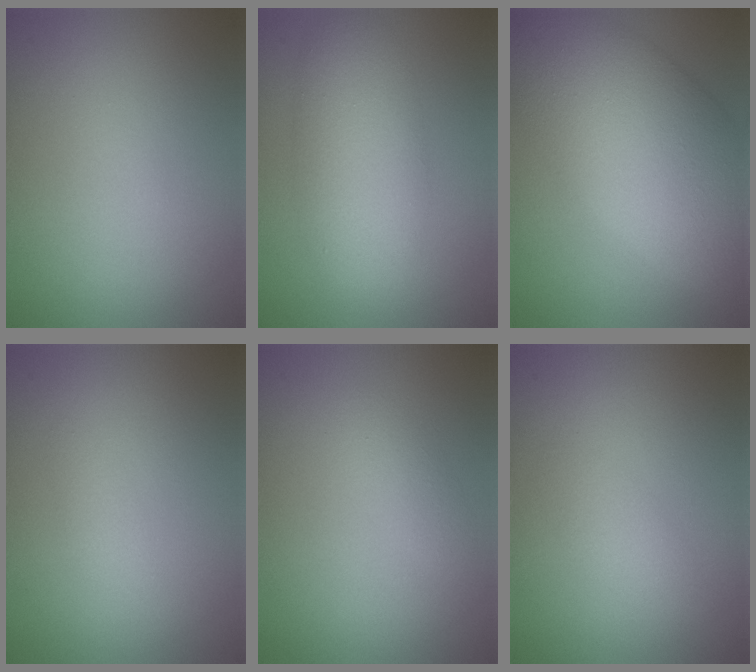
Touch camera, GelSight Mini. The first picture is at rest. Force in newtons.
{"total": 5.5, "press": 5.5, "slide": 0.2}
{"total": 12.9, "press": 12.9, "slide": 0.5}
{"total": 0.9, "press": 0.9, "slide": 0.1}
{"total": 1.3, "press": 1.3, "slide": 0.0}
{"total": 1.4, "press": 1.4, "slide": 0.1}